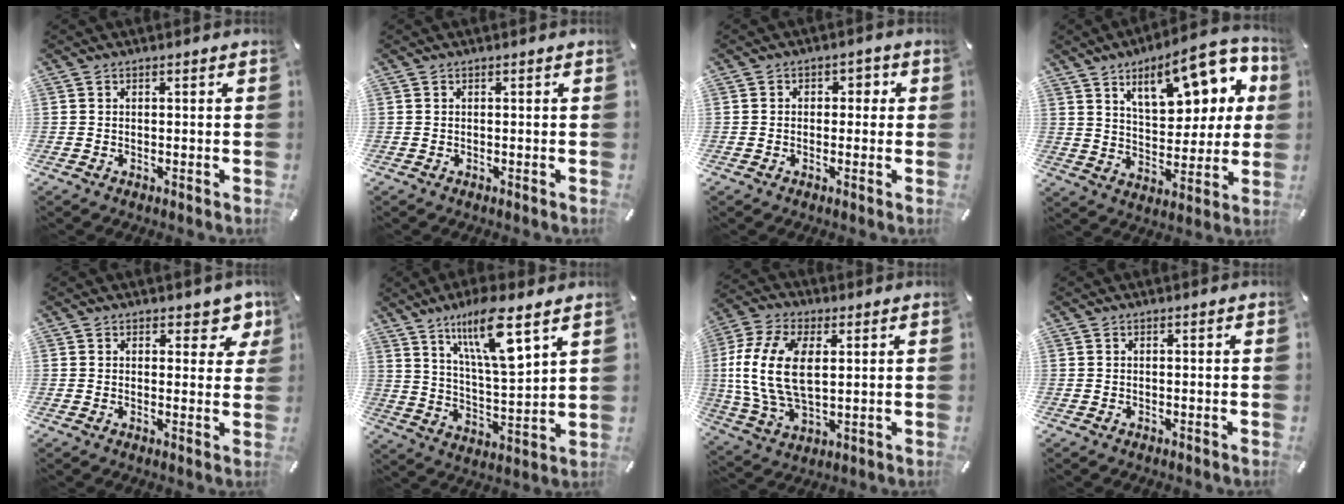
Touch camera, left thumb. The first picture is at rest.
{"total": 0.0}
{"total": 2.6, "force": [-0.6, 2.1, 1.4], "torque": [-0.012, 0.007, -0.020]}
{"total": 19.0, "force": [10.1, 8.8, 13.4], "torque": [-0.191, -0.049, 0.167]}
{"total": 5.8, "force": [3.7, 3.4, 3.0], "torque": [-0.012, -0.022, 0.057]}
{"total": 15.1, "force": [10.0, 3.9, 10.6], "torque": [-0.190, -0.045, 0.167]}
{"total": 14.8, "force": [2.4, 8.8, 11.7], "torque": [-0.276, -0.002, 0.041]}
{"total": 0.0}